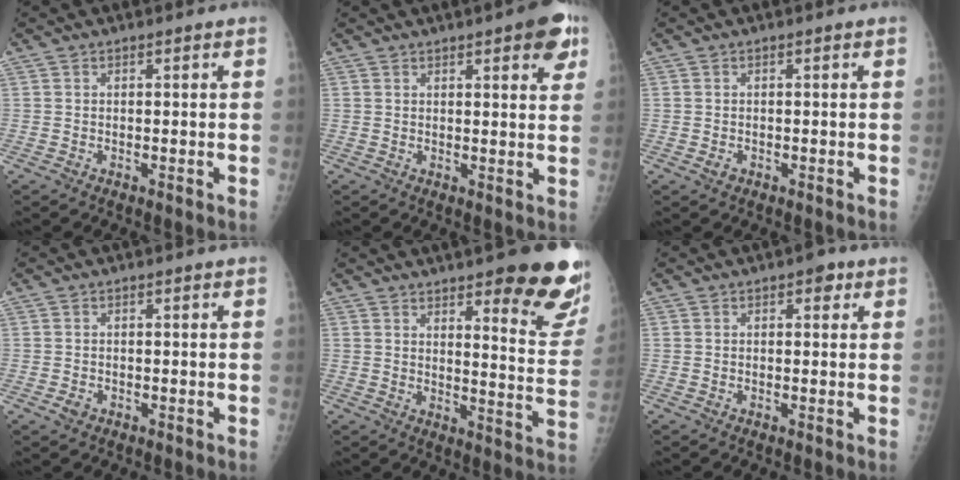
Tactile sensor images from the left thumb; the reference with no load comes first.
{"total": 7.5, "force": [3.8, 2.4, 6.0], "torque": [-0.055, -0.011, 0.042]}
{"total": 1.0, "force": [-0.4, 0.7, 0.5], "torque": [-0.008, 0.000, -0.006]}
{"total": 1.3, "force": [-0.6, 1.0, 0.6], "torque": [-0.009, 0.001, -0.010]}
{"total": 19.0, "force": [11.6, 4.7, 14.3], "torque": [-0.146, -0.070, 0.144]}
{"total": 2.3, "force": [1.1, 1.4, 1.6], "torque": [-0.007, 0.001, 0.009]}